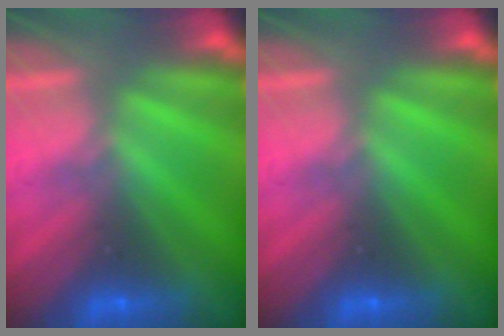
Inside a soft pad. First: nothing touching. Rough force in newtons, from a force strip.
{"total": 0.0}